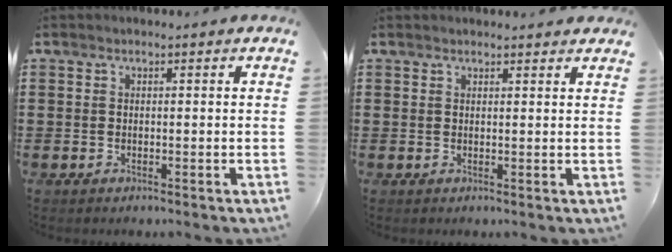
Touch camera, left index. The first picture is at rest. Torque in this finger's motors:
{"motor_torque": [1.08, 1.06, 0.29, 0.06]}